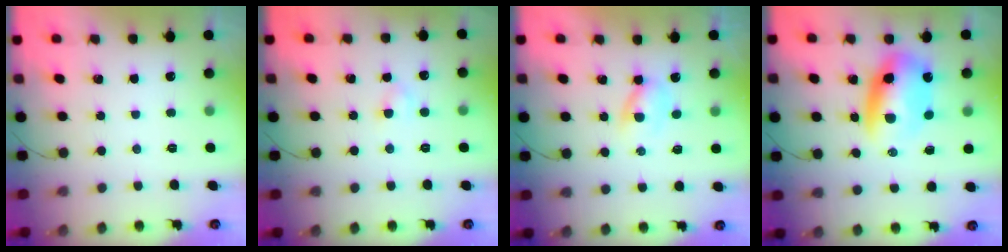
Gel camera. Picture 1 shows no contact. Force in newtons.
{"total": 2.9, "press": 2.7, "slide": 1.1}
{"total": 2.7, "press": 2.5, "slide": 1.1}
{"total": 10.3, "press": 9.9, "slide": 2.9}